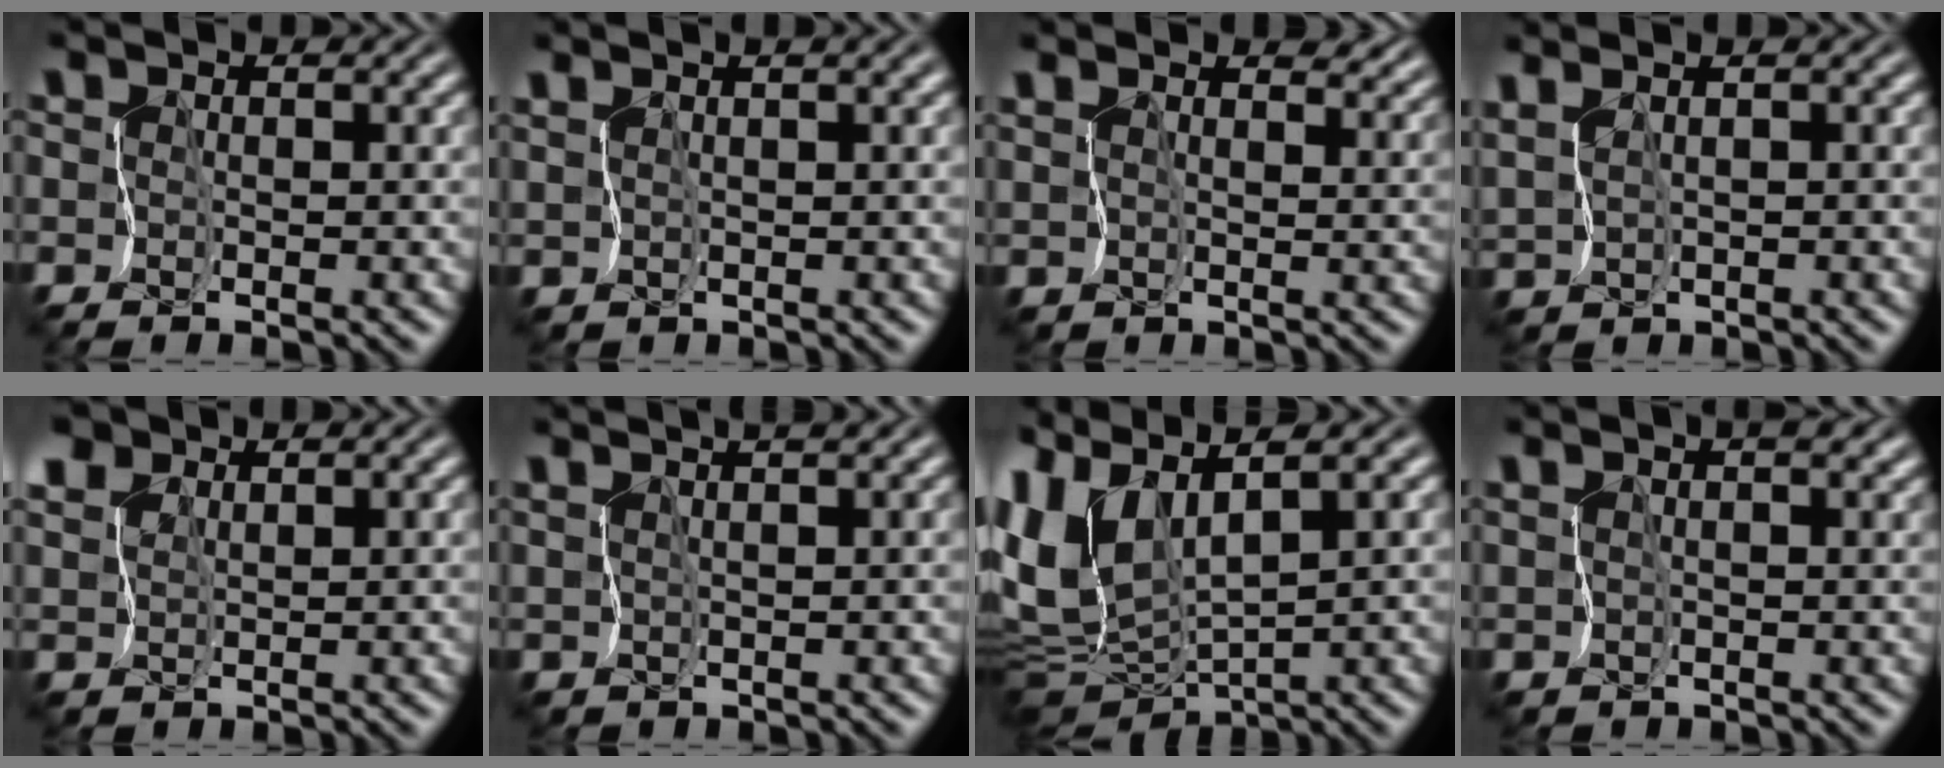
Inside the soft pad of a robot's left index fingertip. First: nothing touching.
{"total": 3.0, "force": [2.2, 0.5, 1.9], "torque": [-0.027, 0.013, 0.036]}
{"total": 4.0, "force": [3.4, 1.5, 1.4], "torque": [-0.039, 0.001, 0.047]}
{"total": 1.9, "force": [1.8, -0.1, 0.5], "torque": [-0.024, 0.007, 0.043]}
{"total": 2.3, "force": [2.1, 1.0, 0.0], "torque": [-0.019, 0.001, 0.046]}
{"total": 3.3, "force": [2.8, 0.2, 1.6], "torque": [-0.030, 0.016, 0.041]}
{"total": 8.3, "force": [3.5, 3.3, 6.8], "torque": [-0.188, 0.007, 0.074]}
{"total": 2.7, "force": [2.0, 0.8, 1.6], "torque": [-0.020, 0.009, 0.028]}